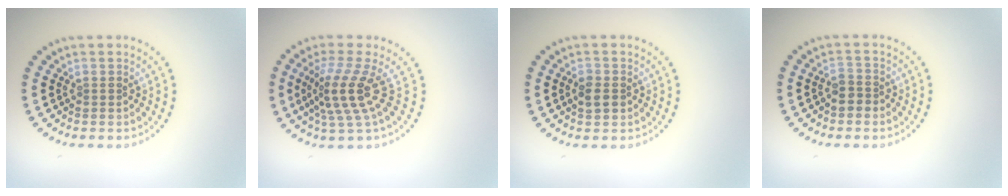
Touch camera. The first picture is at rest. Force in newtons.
{"total": 4.0, "press": 2.8, "slide": 3.0}
{"total": 1.8, "press": 1.7, "slide": 0.2}
{"total": 1.7, "press": 1.5, "slide": 0.8}